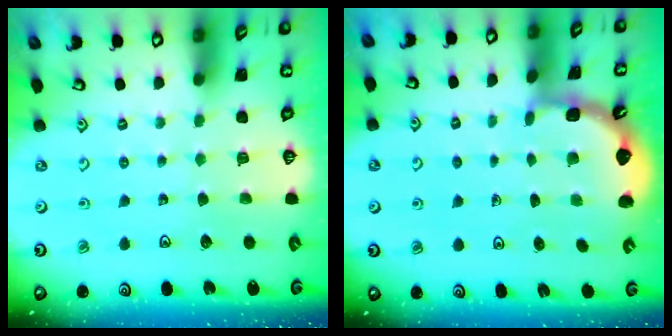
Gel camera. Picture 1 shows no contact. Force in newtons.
{"total": 1.9, "press": 1.9, "slide": 0.2}